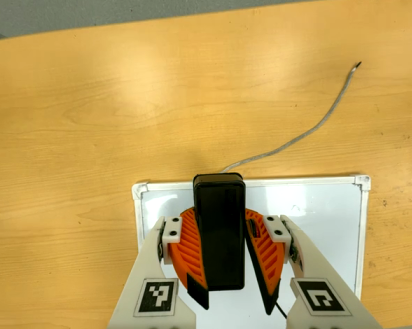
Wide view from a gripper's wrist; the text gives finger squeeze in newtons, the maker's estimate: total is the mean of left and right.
{"total": 11.0, "left": 10.7, "right": 11.4}